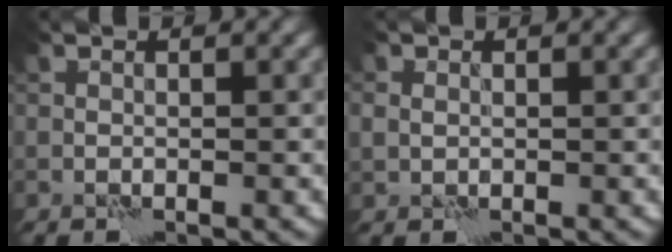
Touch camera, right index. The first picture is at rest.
{"total": 1.4, "force": [0.0, 1.2, 0.6], "torque": [-0.010, 0.000, 0.002]}